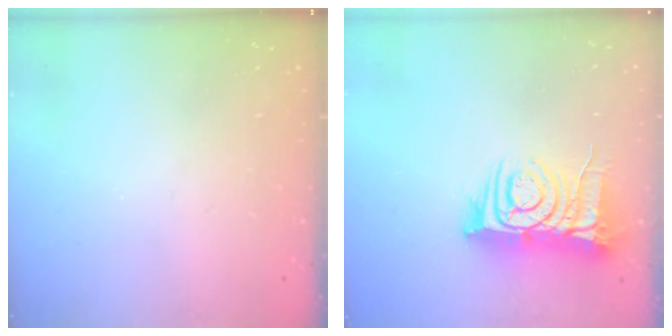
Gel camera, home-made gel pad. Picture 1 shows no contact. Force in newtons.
{"total": 12.1, "press": 12.1, "slide": 1.1}